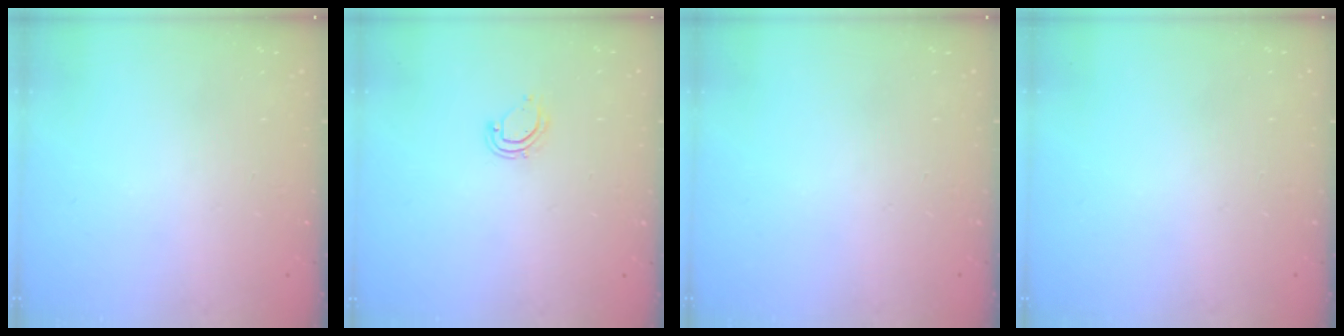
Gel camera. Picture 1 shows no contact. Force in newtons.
{"total": 5.2, "press": 5.2, "slide": 0.4}
{"total": 0.0}
{"total": 0.0}